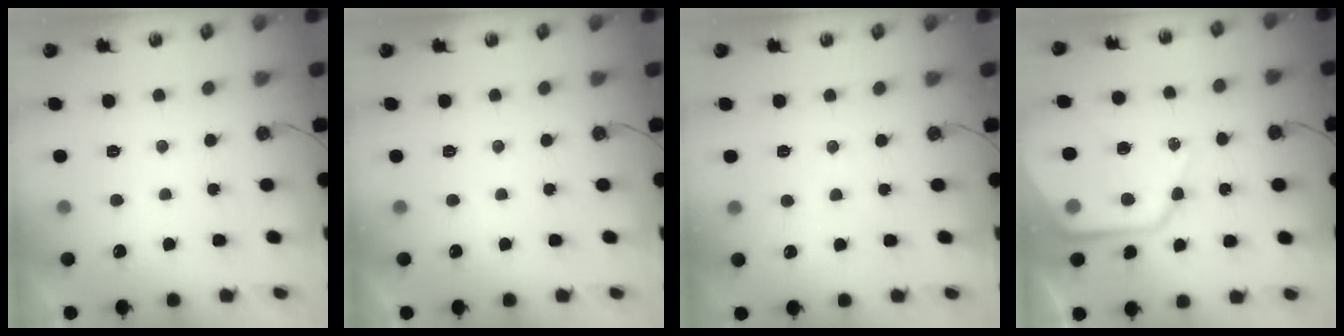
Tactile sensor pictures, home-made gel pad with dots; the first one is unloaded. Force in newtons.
{"total": 0.0}
{"total": 2.1, "press": 2.0, "slide": 0.4}
{"total": 17.9, "press": 17.8, "slide": 1.8}